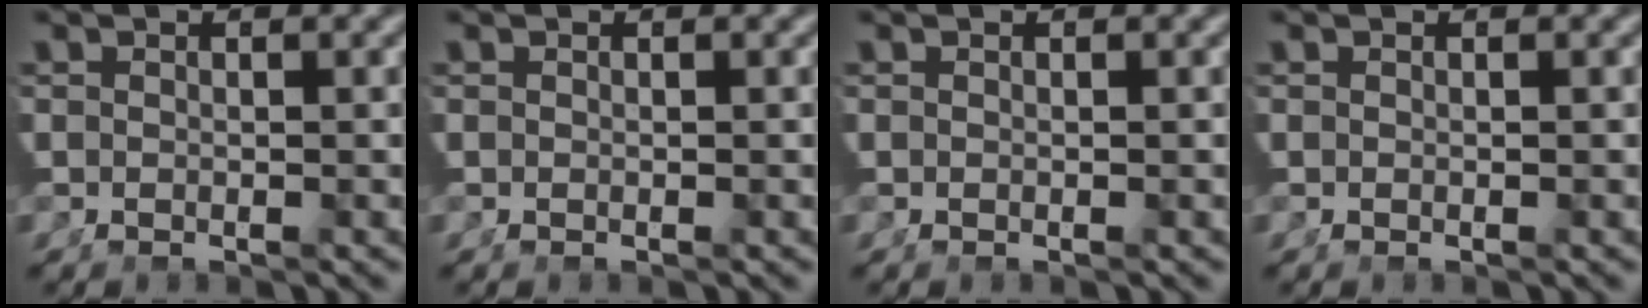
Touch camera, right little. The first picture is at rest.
{"total": 0.0}
{"total": 0.0}
{"total": 0.0}